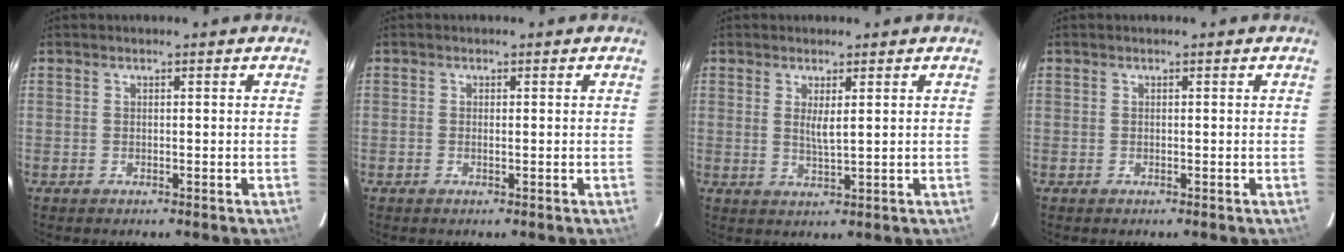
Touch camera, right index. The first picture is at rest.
{"total": 0.6, "force": [-0.1, 0.2, 0.5], "torque": [-0.013, 0.001, -0.003]}
{"total": 3.0, "force": [0.8, 0.5, 2.8], "torque": [-0.052, -0.007, 0.014]}
{"total": 0.0}